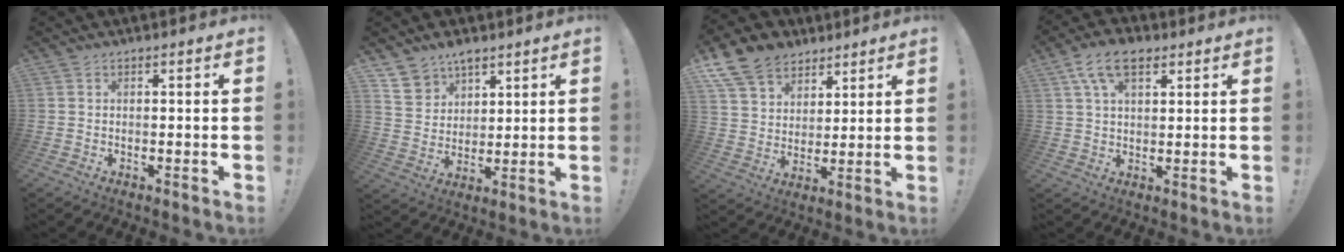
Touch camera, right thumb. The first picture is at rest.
{"total": 7.4, "force": [5.9, 4.4, 0.7], "torque": [-0.018, -0.051, 0.115]}
{"total": 12.9, "force": [8.5, 8.9, 4.0], "torque": [-0.073, -0.053, 0.169]}
{"total": 9.3, "force": [4.8, 4.8, 6.3], "torque": [-0.112, 0.000, 0.091]}